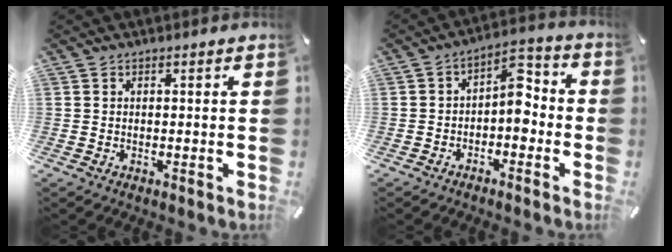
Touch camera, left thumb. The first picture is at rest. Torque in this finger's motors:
{"motor_torque": [0.64, 1.51, 0.25, -0.20, 0.06]}